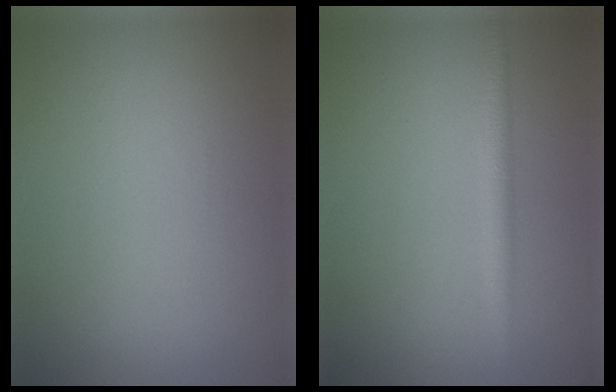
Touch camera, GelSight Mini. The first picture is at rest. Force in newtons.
{"total": 2.2, "press": 2.2, "slide": 0.0}